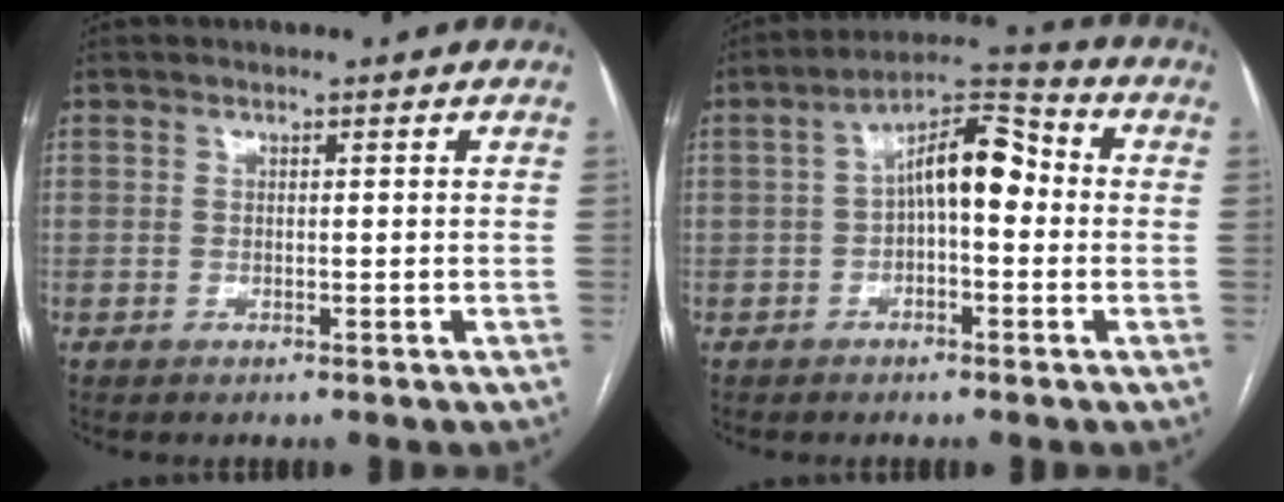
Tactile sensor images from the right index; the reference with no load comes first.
{"total": 9.3, "force": [0.1, 3.4, 8.6], "torque": [-0.147, 0.042, -0.002]}